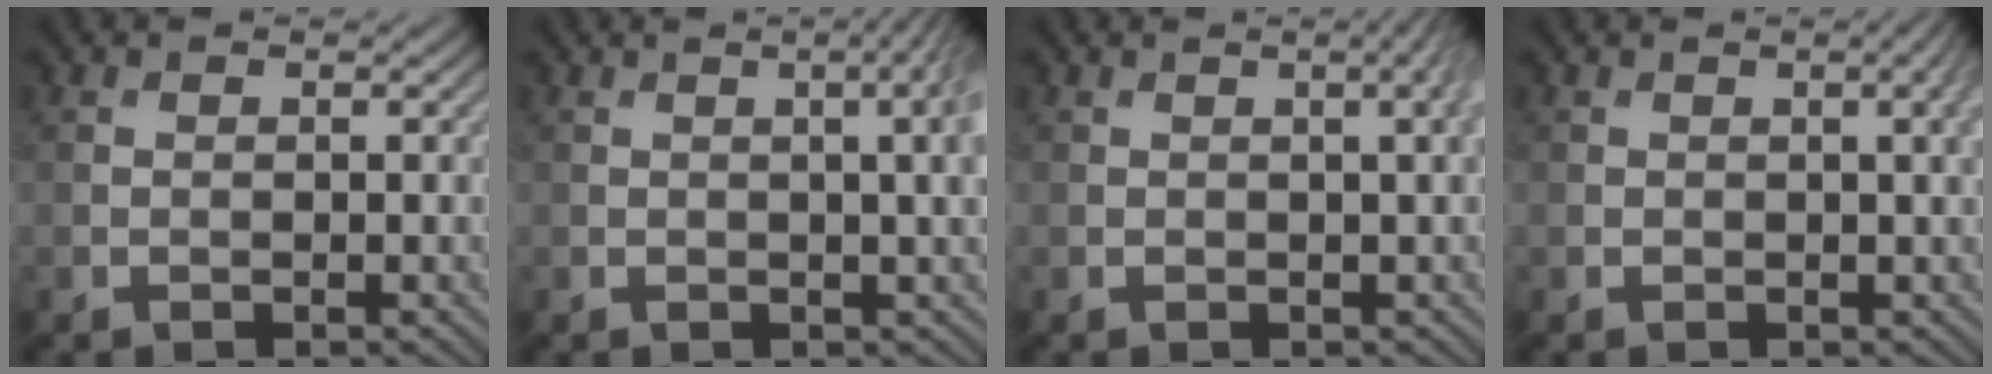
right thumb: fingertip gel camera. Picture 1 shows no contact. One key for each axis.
{"total": 5.1, "fx": 0.8, "fy": 1.2, "fz": 4.8, "tx": -0.056, "ty": 0.015, "tz": 0.008}
{"total": 2.7, "fx": 0.7, "fy": 0.5, "fz": 2.6, "tx": -0.030, "ty": 0.011, "tz": 0.006}
{"total": 2.8, "fx": 0.7, "fy": 0.5, "fz": 2.7, "tx": -0.034, "ty": 0.008, "tz": 0.009}